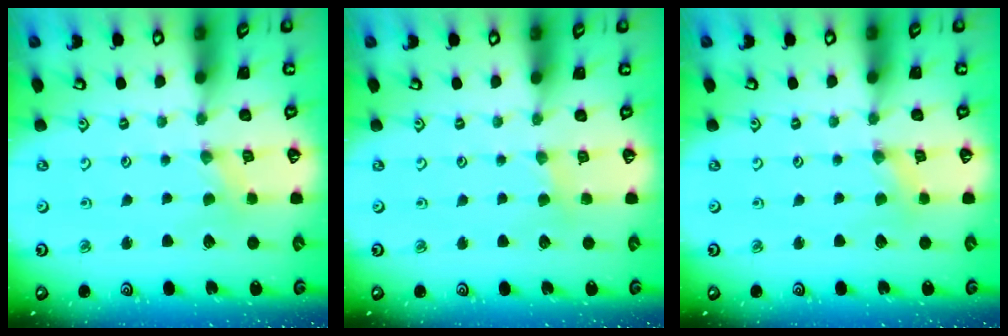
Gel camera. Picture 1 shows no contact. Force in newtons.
{"total": 2.3, "press": 2.3, "slide": 0.4}
{"total": 1.0, "press": 1.0, "slide": 0.1}